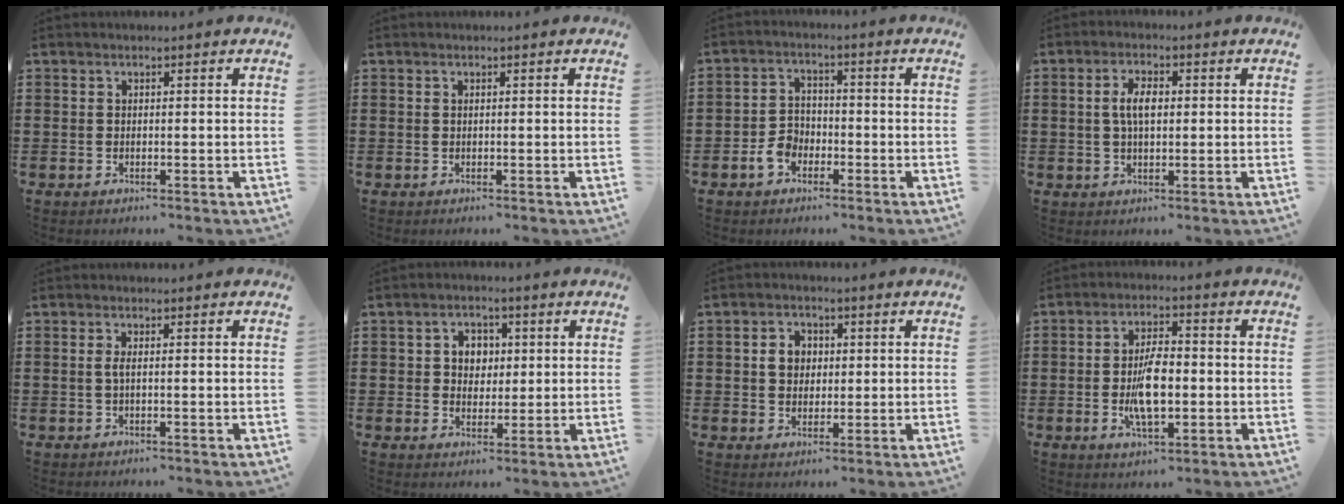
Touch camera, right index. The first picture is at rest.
{"total": 0.0}
{"total": 4.1, "force": [-2.0, 3.0, 2.0], "torque": [-0.061, 0.002, -0.045]}
{"total": 4.4, "force": [0.4, 2.0, 3.9], "torque": [-0.086, 0.005, 0.003]}
{"total": 1.2, "force": [-0.1, 0.1, 1.2], "torque": [-0.032, -0.004, -0.005]}
{"total": 3.8, "force": [0.5, 3.3, 1.9], "torque": [-0.050, 0.013, 0.004]}
{"total": 3.7, "force": [0.5, 3.1, 2.1], "torque": [-0.051, 0.013, 0.005]}
{"total": 7.9, "force": [-1.2, 3.3, 7.1], "torque": [-0.149, -0.003, -0.026]}